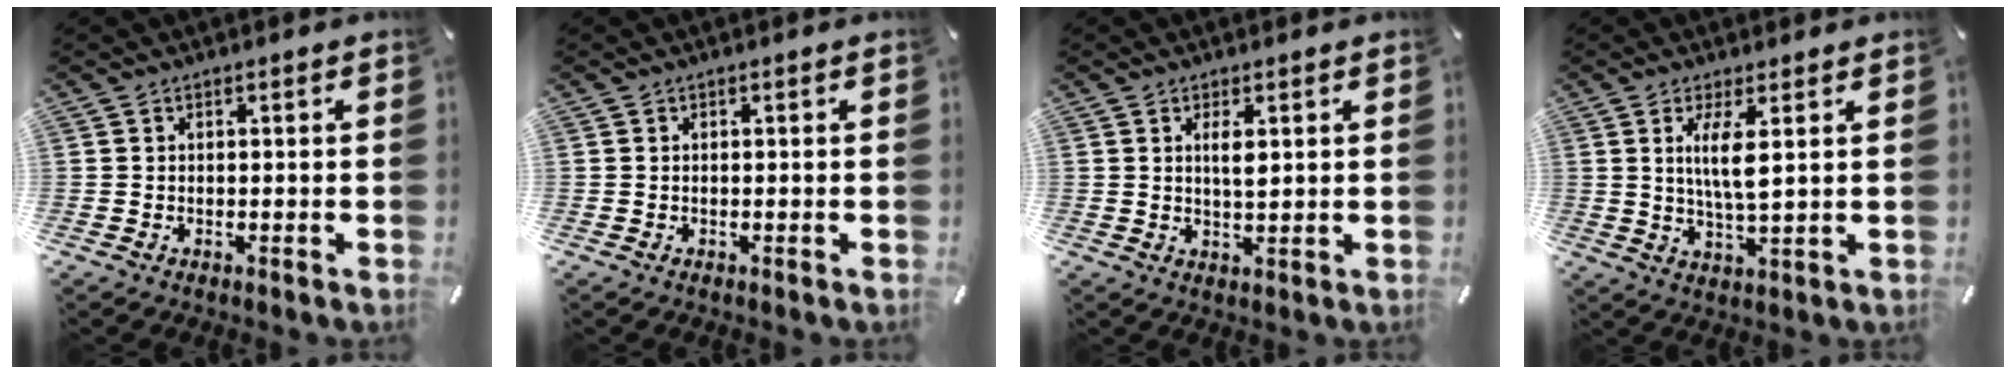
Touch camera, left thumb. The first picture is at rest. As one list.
[{"total": 0.0}, {"total": 3.3, "force": [1.1, 1.0, 3.0], "torque": [-0.054, 0.000, 0.014]}, {"total": 7.0, "force": [1.9, 1.4, 6.6], "torque": [-0.139, -0.010, 0.023]}]